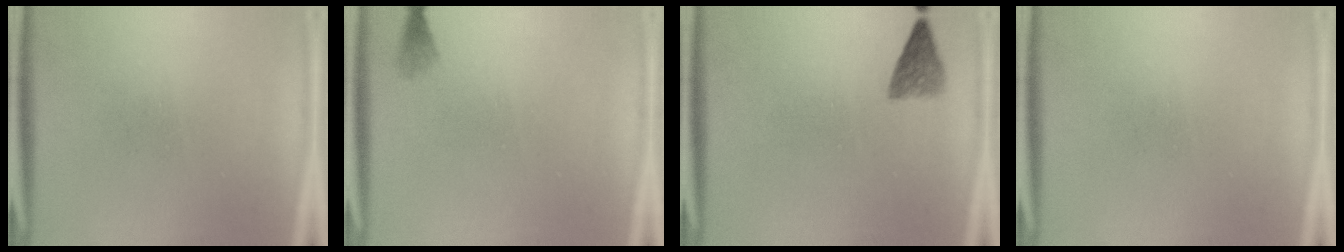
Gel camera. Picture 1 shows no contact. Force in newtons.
{"total": 1.0}
{"total": 2.6}
{"total": 0.0}